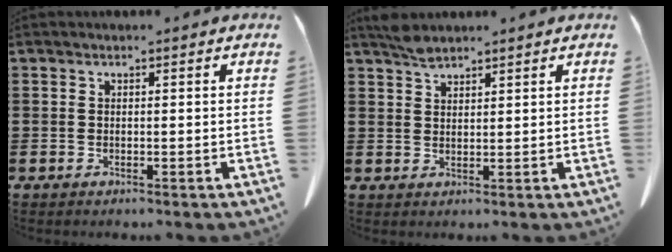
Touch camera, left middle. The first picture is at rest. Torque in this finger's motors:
{"motor_torque": [2.14, 0.00, 0.03, 0.03]}